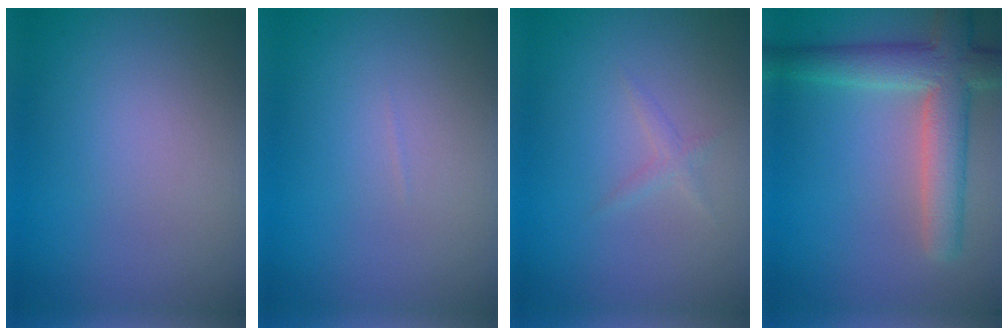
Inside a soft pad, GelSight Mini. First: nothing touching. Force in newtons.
{"total": 0.0}
{"total": 0.8, "press": 0.8, "slide": 0.0}
{"total": 6.1, "press": 6.1, "slide": 0.7}